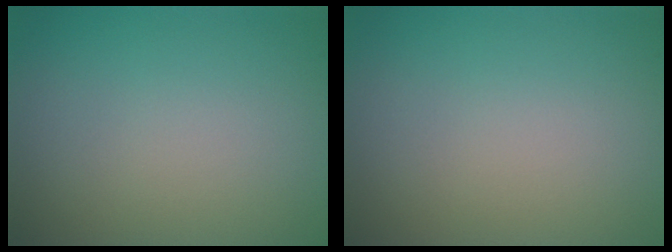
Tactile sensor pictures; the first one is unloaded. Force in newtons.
{"total": 0.0}